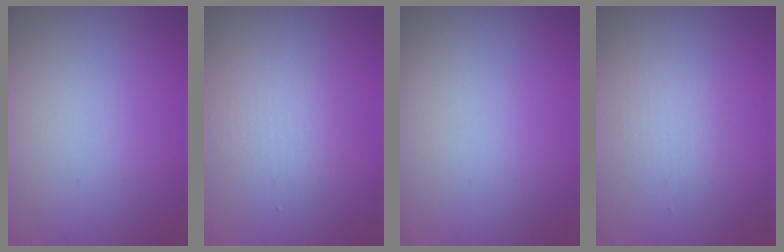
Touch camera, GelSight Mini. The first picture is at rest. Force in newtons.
{"total": 2.4, "press": 2.4, "slide": 0.1}
{"total": 0.0}
{"total": 1.4, "press": 1.4, "slide": 0.0}